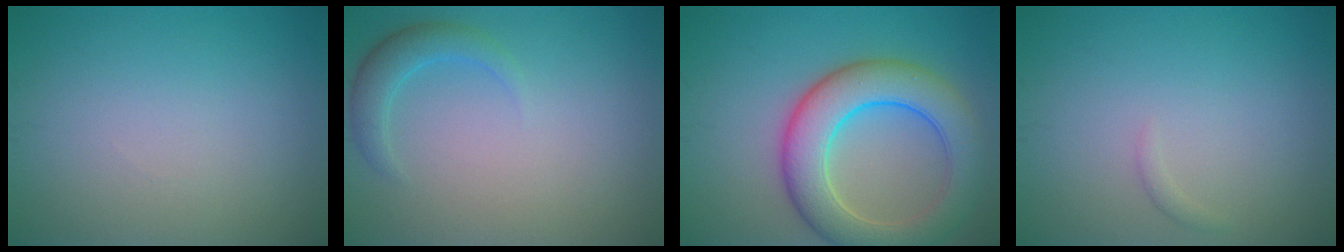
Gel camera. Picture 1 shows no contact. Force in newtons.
{"total": 2.4, "press": 2.4, "slide": 0.1}
{"total": 8.3, "press": 8.3, "slide": 0.5}
{"total": 0.6, "press": 0.6, "slide": 0.1}